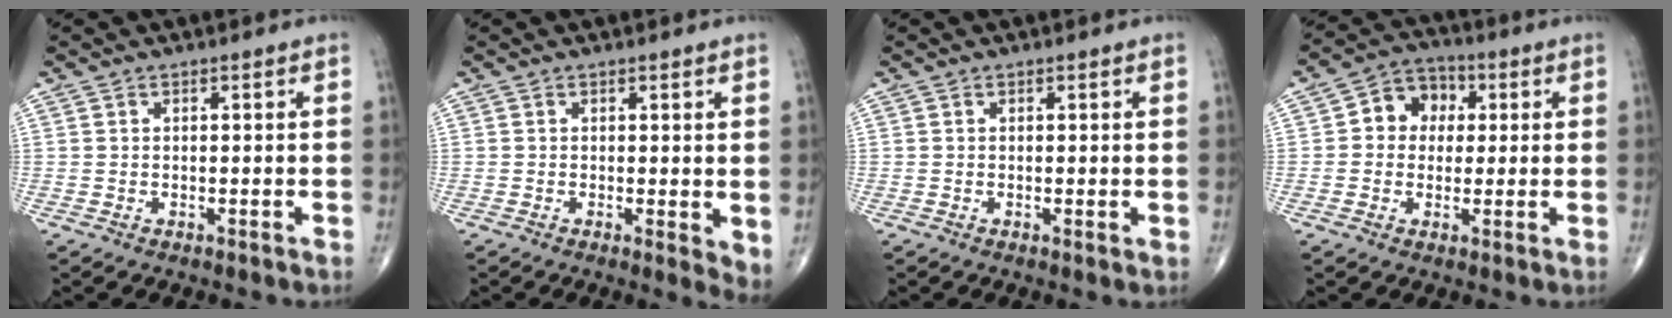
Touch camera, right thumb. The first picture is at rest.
{"total": 3.7, "force": [0.7, 1.3, 3.4], "torque": [-0.047, -0.012, 0.009]}
{"total": 0.8, "force": [0.3, 0.2, 0.7], "torque": [-0.014, -0.003, 0.003]}
{"total": 8.0, "force": [1.3, 6.7, 4.1], "torque": [-0.032, 0.016, 0.011]}